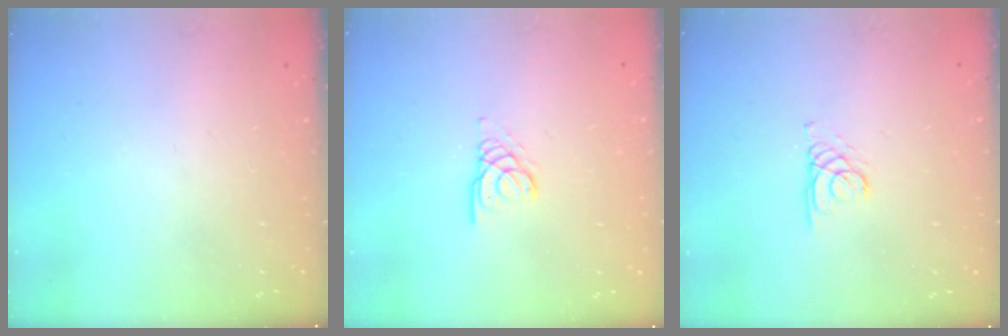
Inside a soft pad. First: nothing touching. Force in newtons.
{"total": 3.1, "press": 3.1, "slide": 0.1}
{"total": 1.7, "press": 1.7, "slide": 0.1}